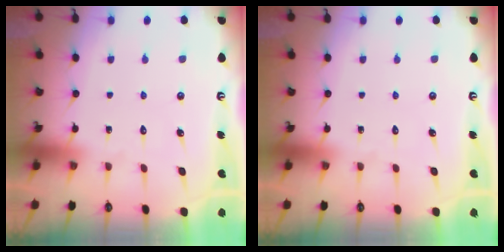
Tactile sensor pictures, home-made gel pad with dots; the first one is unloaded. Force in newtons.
{"total": 0.0}